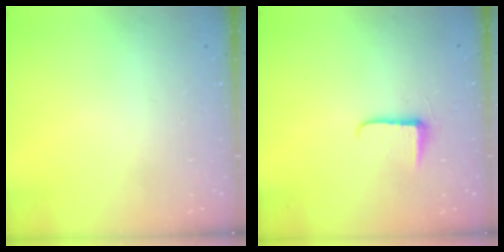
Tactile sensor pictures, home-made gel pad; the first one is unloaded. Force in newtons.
{"total": 5.6, "press": 5.6, "slide": 0.7}